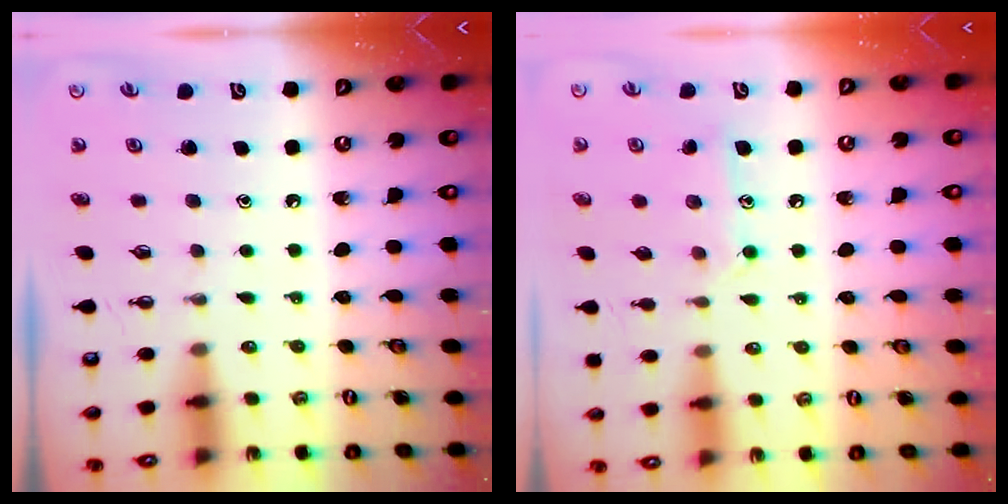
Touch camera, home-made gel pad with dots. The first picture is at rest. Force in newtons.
{"total": 9.4, "press": 9.4, "slide": 0.7}